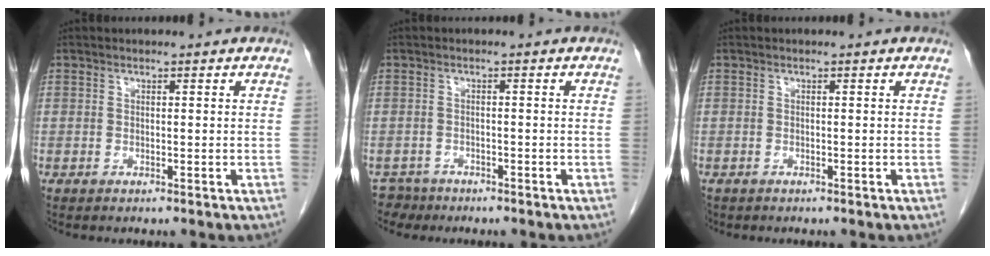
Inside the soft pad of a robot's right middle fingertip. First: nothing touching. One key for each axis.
{"total": 2.6, "fx": -2.2, "fy": 1.3, "fz": -0.5, "tx": 0.006, "ty": 0.001, "tz": -0.037}
{"total": 0.8, "fx": -0.6, "fy": 0.5, "fz": 0.1, "tx": -0.011, "ty": 0.001, "tz": -0.009}